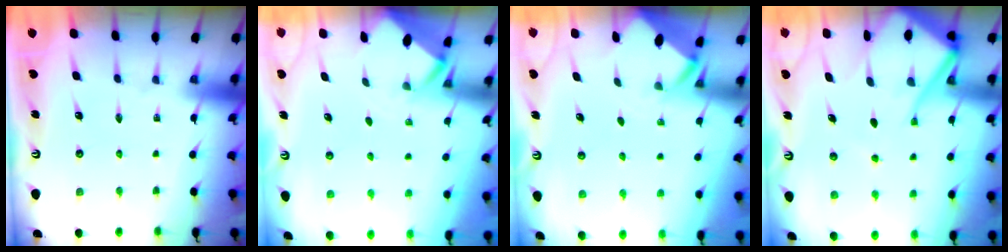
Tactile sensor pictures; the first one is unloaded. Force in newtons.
{"total": 2.1, "press": 2.1, "slide": 0.2}
{"total": 2.1, "press": 2.1, "slide": 0.0}
{"total": 12.7, "press": 12.6, "slide": 1.3}